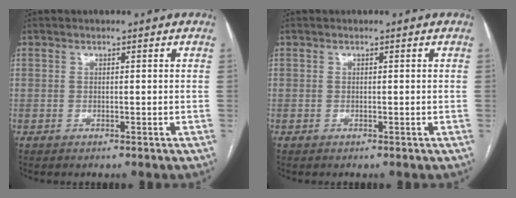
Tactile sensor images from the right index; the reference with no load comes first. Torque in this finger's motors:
{"motor_torque": [0.00, 0.00, 0.00, 0.00]}